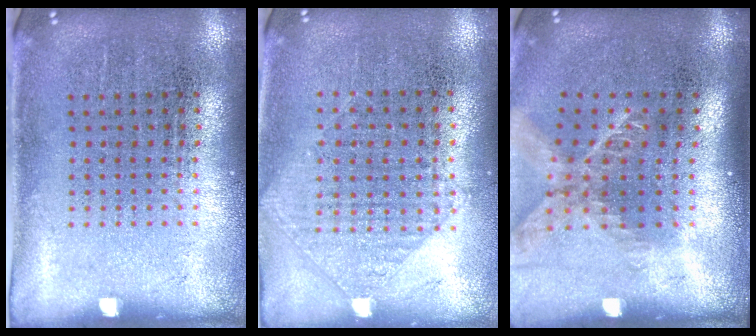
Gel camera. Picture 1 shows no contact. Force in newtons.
{"total": 0.9, "press": 0.9, "slide": 0.3}
{"total": 1.7, "press": 1.3, "slide": 1.1}